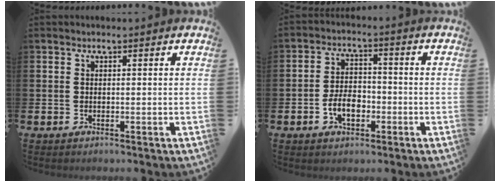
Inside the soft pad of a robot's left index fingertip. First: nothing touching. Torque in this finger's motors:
{"motor_torque": [0.36, 0.19, 0.25, 0.07]}